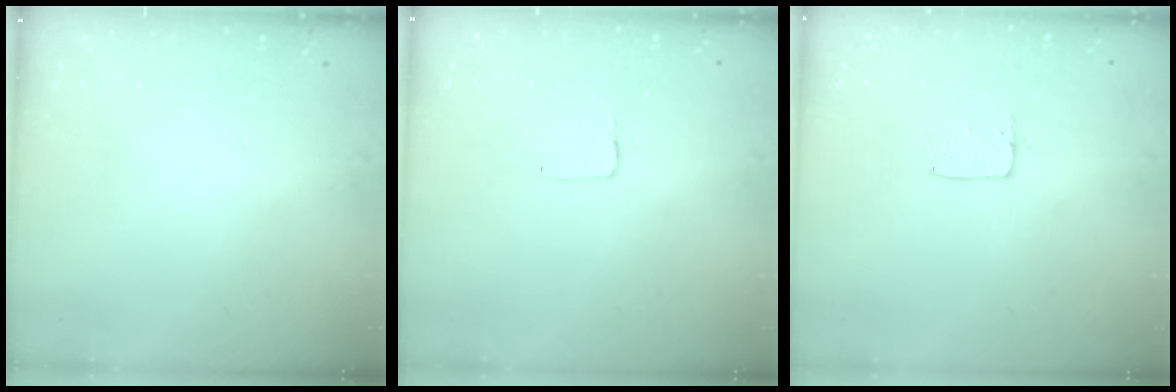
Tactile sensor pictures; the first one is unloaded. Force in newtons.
{"total": 1.3, "press": 1.2, "slide": 0.1}
{"total": 3.4, "press": 3.4, "slide": 0.3}